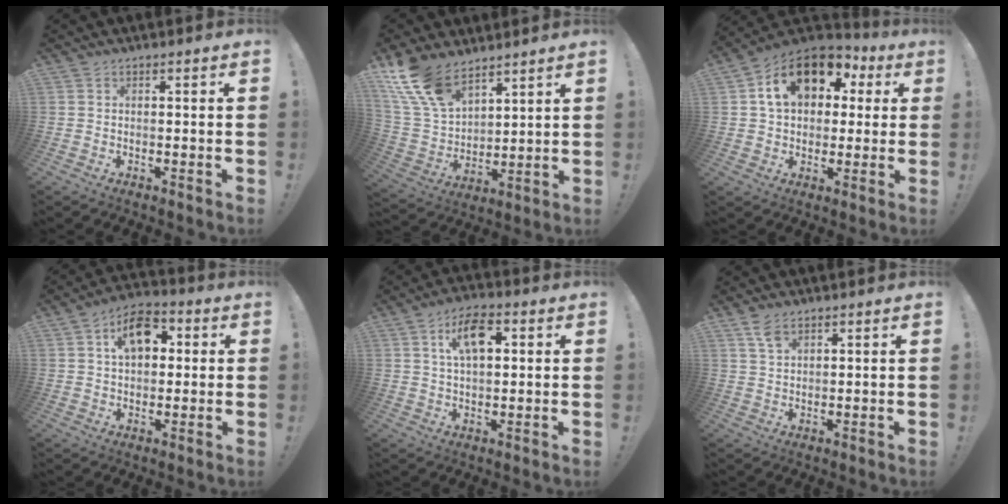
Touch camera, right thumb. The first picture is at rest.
{"total": 15.5, "force": [11.2, 7.7, 7.5], "torque": [-0.175, -0.071, 0.212]}
{"total": 17.1, "force": [6.1, 11.7, 10.8], "torque": [-0.165, -0.008, 0.112]}
{"total": 11.0, "force": [3.5, 7.5, 7.3], "torque": [-0.099, 0.003, 0.062]}
{"total": 10.0, "force": [3.4, 5.6, 7.7], "torque": [-0.111, 0.004, 0.057]}
{"total": 4.5, "force": [3.0, 2.0, 2.7], "torque": [-0.043, -0.015, 0.054]}